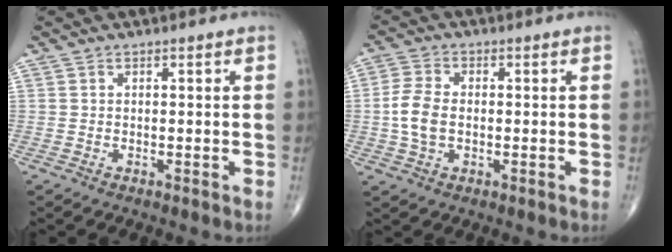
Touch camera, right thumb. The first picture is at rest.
{"total": 6.2, "force": [-0.5, 3.8, 4.8], "torque": [-0.106, 0.011, -0.012]}